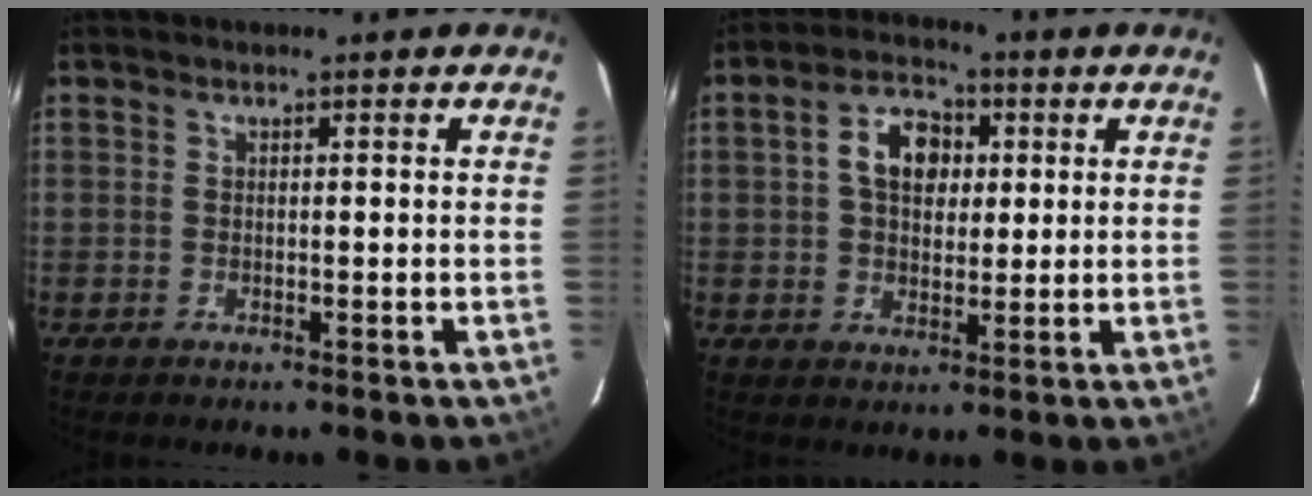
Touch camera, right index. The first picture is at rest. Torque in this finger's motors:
{"motor_torque": [0.49, -0.21, 0.54, 0.11]}